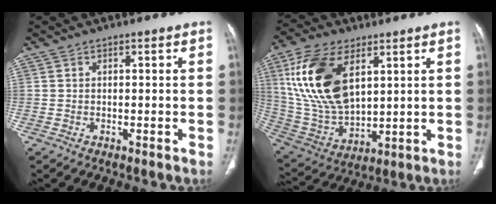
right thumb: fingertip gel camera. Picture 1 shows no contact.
{"total": 19.7, "force": [6.9, 10.6, 15.1], "torque": [-0.288, -0.024, 0.142]}